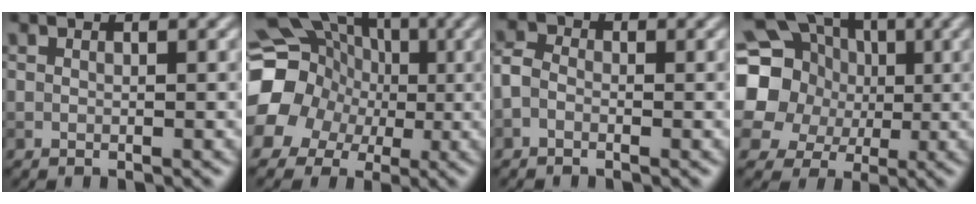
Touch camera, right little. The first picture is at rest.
{"total": 17.3, "force": [0.2, 16.3, 5.9], "torque": [-0.161, 0.015, -0.035]}
{"total": 1.9, "force": [-0.9, 1.3, 1.0], "torque": [-0.019, 0.008, -0.027]}
{"total": 18.1, "force": [3.2, 16.4, 6.9], "torque": [-0.171, 0.013, 0.024]}